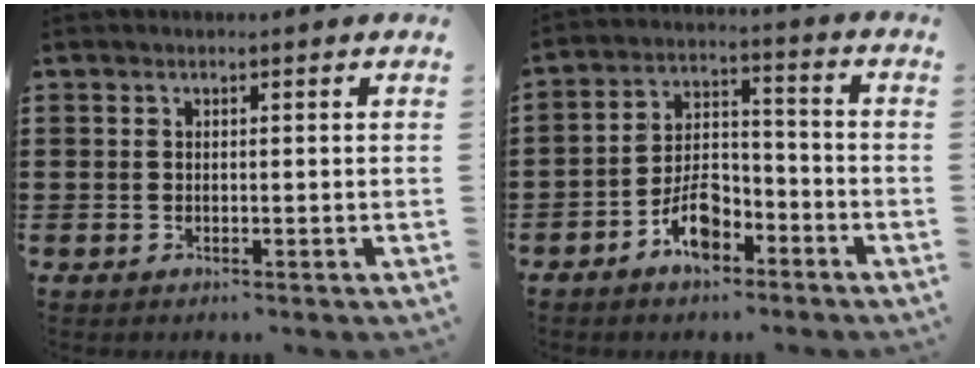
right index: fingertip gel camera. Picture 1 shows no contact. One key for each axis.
{"total": 7.3, "fx": -4.7, "fy": 3.5, "fz": 4.5, "tx": -0.091, "ty": 0.014, "tz": -0.087}